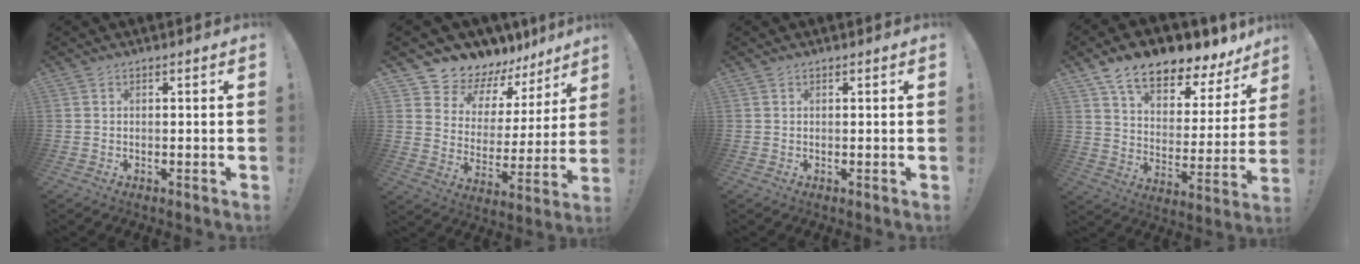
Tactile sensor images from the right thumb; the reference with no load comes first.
{"total": 9.2, "force": [8.1, 4.3, 0.7], "torque": [-0.021, -0.081, 0.146]}
{"total": 0.0}
{"total": 12.2, "force": [9.5, 4.8, 6.0], "torque": [-0.097, -0.078, 0.163]}